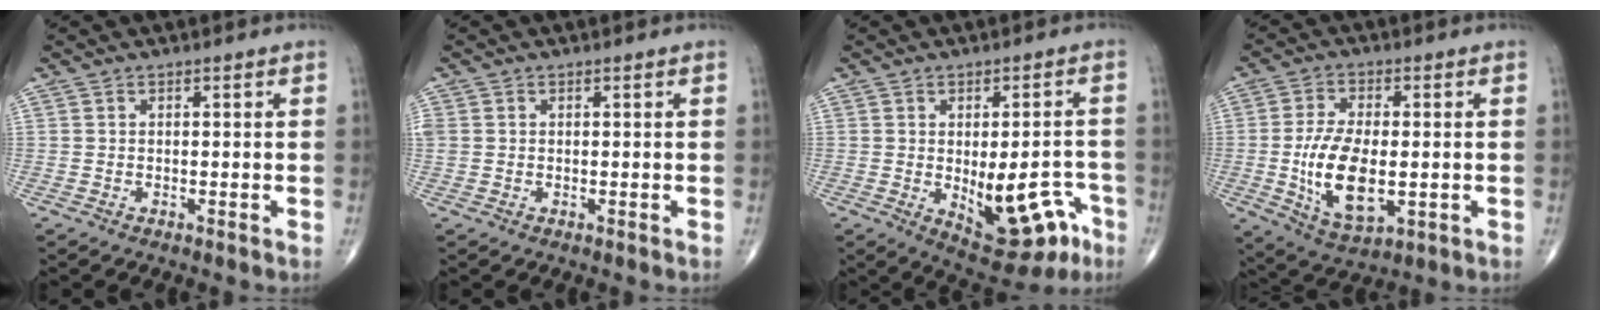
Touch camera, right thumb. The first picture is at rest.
{"total": 1.7, "force": [0.3, 1.5, 0.9], "torque": [-0.030, 0.008, 0.009]}
{"total": 13.9, "force": [-4.5, 6.7, 11.3], "torque": [-0.122, 0.020, -0.044]}
{"total": 13.2, "force": [-1.7, 6.6, 11.3], "torque": [-0.210, -0.011, -0.020]}